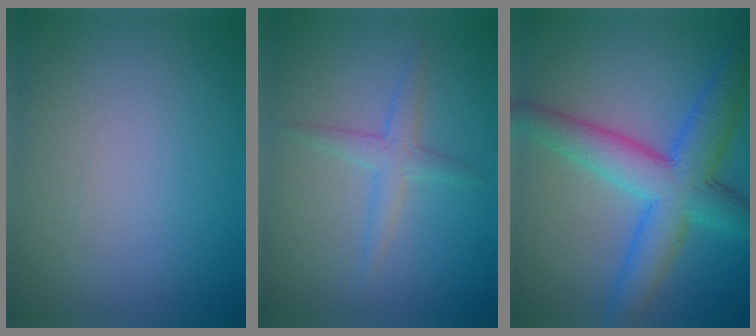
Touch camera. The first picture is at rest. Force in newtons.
{"total": 2.2, "press": 2.2, "slide": 0.1}
{"total": 7.9, "press": 7.9, "slide": 0.3}